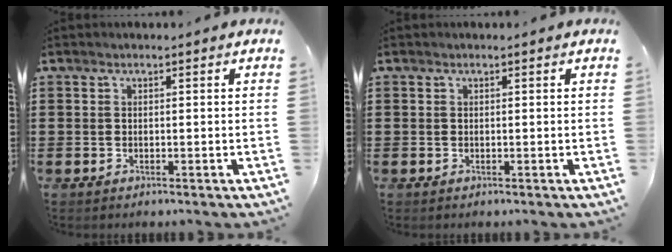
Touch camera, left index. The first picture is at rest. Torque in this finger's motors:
{"motor_torque": [0.14, -0.13, 0.00, 0.00]}